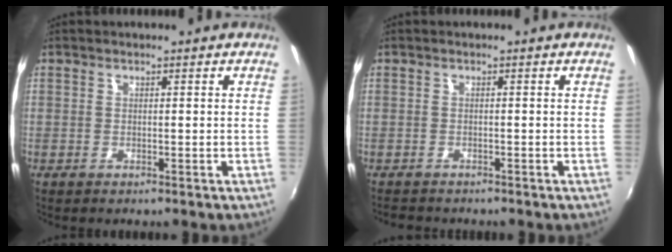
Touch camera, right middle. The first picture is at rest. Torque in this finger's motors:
{"motor_torque": [0.02, -0.04, -0.01, 0.00]}